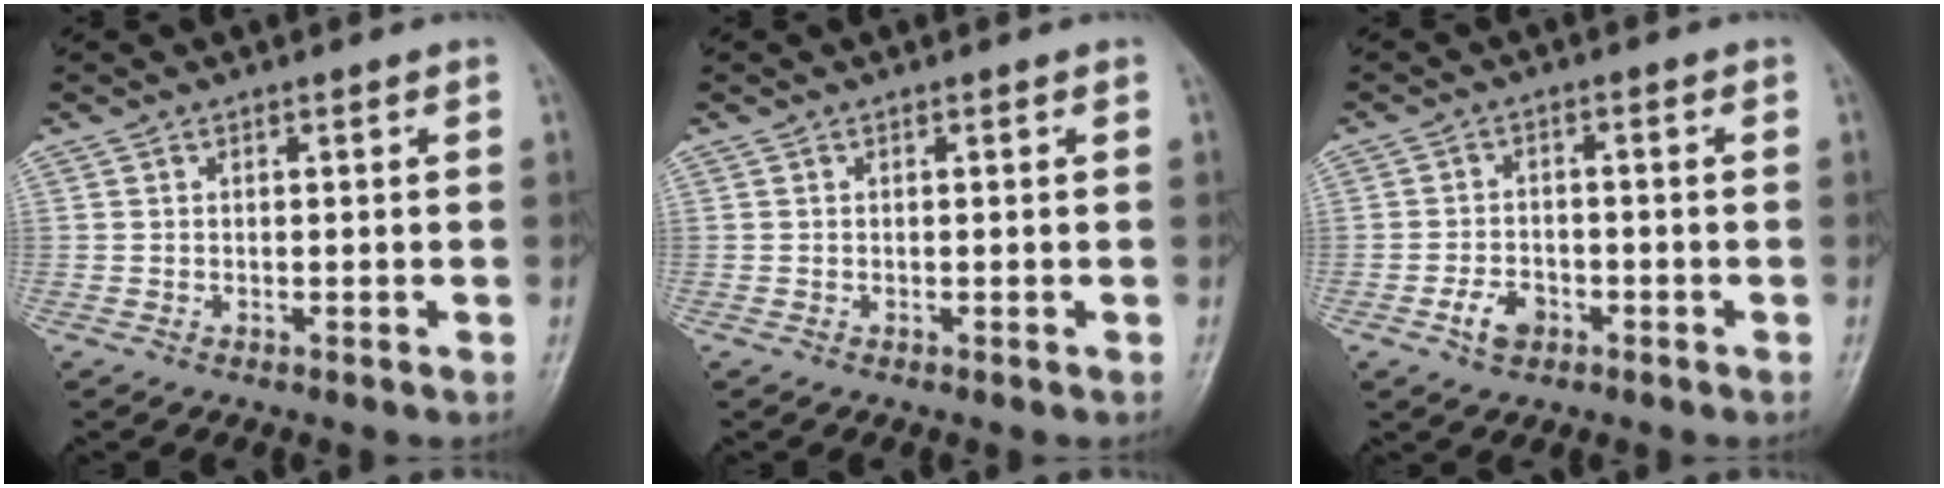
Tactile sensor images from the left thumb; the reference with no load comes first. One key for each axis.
{"total": 0.0}
{"total": 4.6, "fx": -2.2, "fy": 3.1, "fz": 2.5, "tx": -0.035, "ty": 0.015, "tz": -0.039}